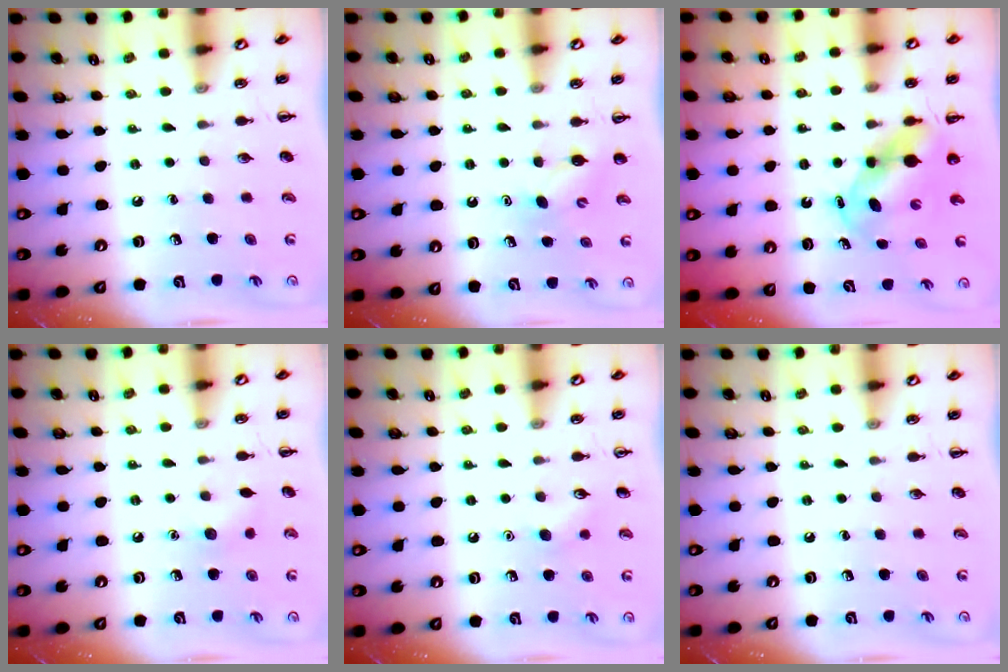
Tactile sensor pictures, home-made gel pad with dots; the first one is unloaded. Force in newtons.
{"total": 4.2, "press": 4.1, "slide": 0.9}
{"total": 5.3, "press": 5.2, "slide": 1.1}
{"total": 4.9, "press": 4.7, "slide": 1.4}
{"total": 6.4, "press": 6.2, "slide": 1.7}
{"total": 0.0}